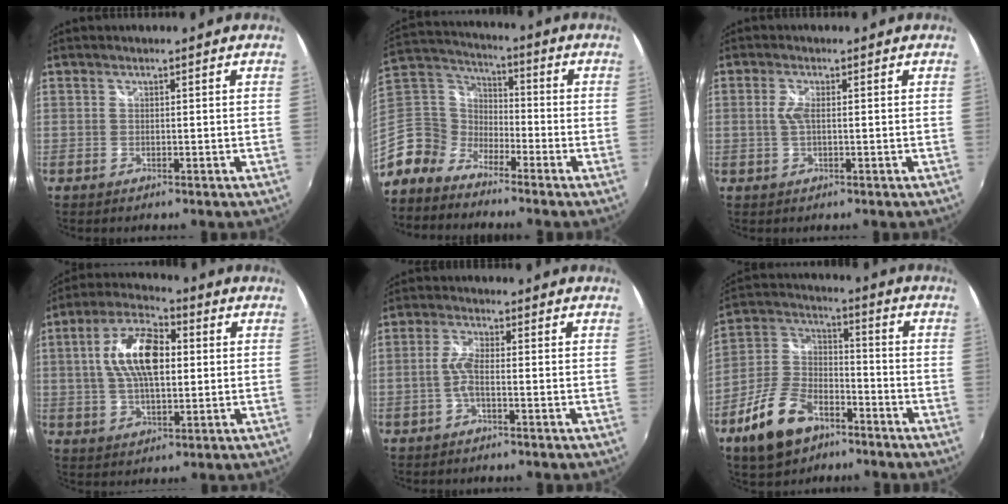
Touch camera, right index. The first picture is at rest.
{"total": 11.1, "force": [-7.3, 7.9, 2.4], "torque": [-0.089, 0.028, -0.170]}
{"total": 2.5, "force": [0.1, 0.7, 2.4], "torque": [-0.050, -0.001, 0.001]}
{"total": 13.0, "force": [1.7, 6.1, 11.3], "torque": [-0.216, 0.020, 0.026]}
{"total": 3.3, "force": [-1.0, 0.6, 3.1], "torque": [-0.071, 0.005, -0.021]}
{"total": 14.1, "force": [-8.5, 7.7, 8.2], "torque": [-0.183, 0.012, -0.151]}